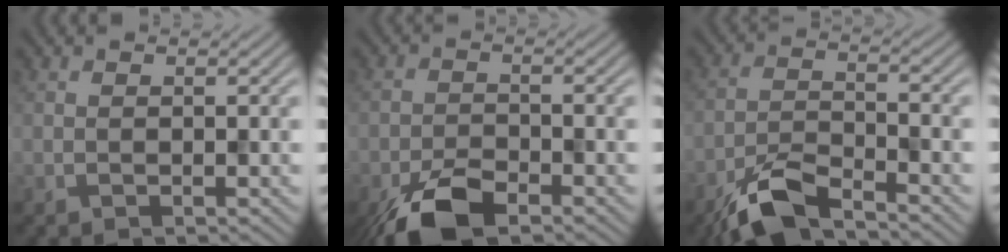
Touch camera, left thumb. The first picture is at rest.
{"total": 6.9, "force": [-4.6, 2.8, 4.2], "torque": [-0.080, -0.006, -0.092]}
{"total": 7.0, "force": [-5.4, 1.7, 4.1], "torque": [-0.082, -0.006, -0.114]}